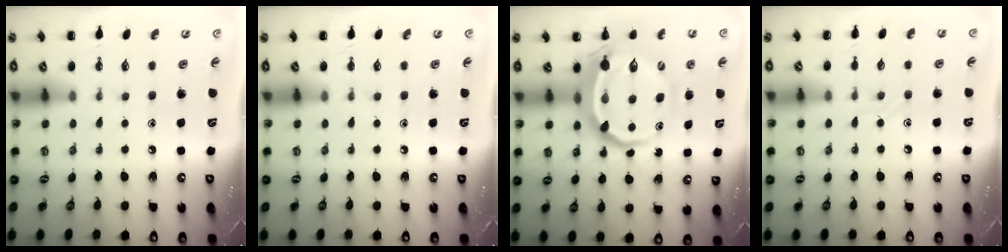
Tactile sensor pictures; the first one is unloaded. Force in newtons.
{"total": 0.0}
{"total": 9.3, "press": 9.0, "slide": 2.5}
{"total": 3.4, "press": 3.3, "slide": 1.0}